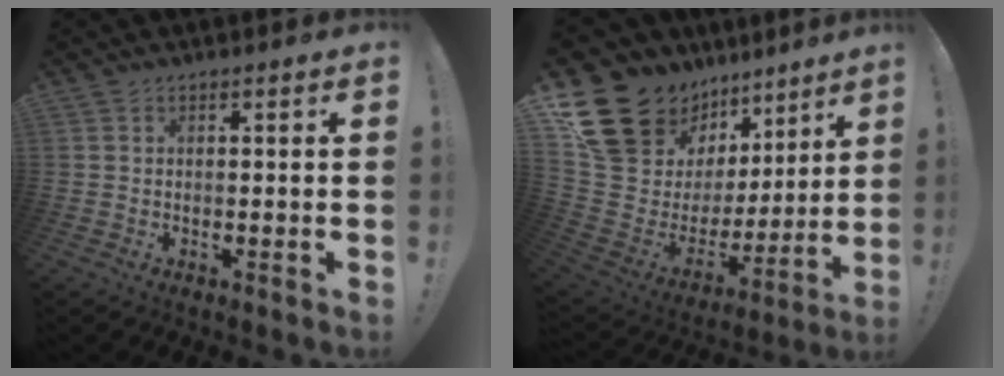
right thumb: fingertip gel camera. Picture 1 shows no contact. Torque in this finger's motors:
{"motor_torque": [1.68, 1.97, -0.20, 0.16, 0.00]}